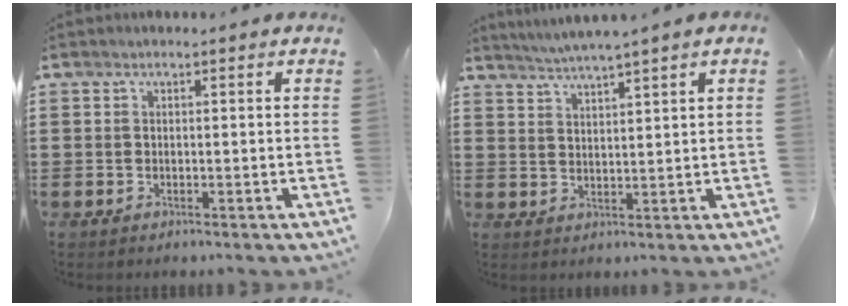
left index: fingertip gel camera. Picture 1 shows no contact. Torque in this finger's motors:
{"motor_torque": [1.10, -1.04, 0.60, 0.12]}